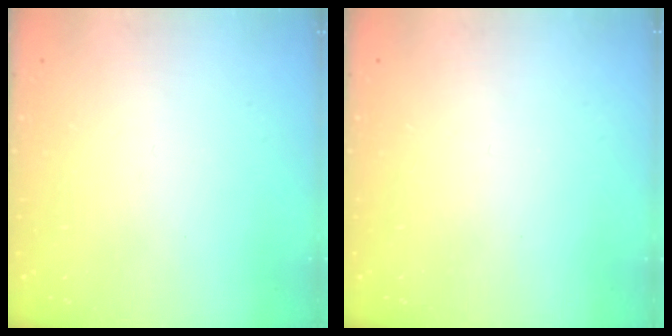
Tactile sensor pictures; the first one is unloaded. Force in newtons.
{"total": 0.0}